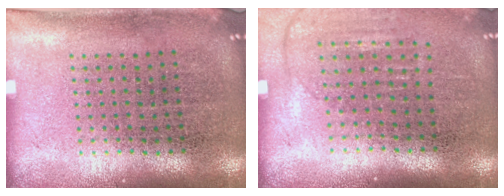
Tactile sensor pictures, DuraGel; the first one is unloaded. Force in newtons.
{"total": 1.3, "press": 1.2, "slide": 0.6}